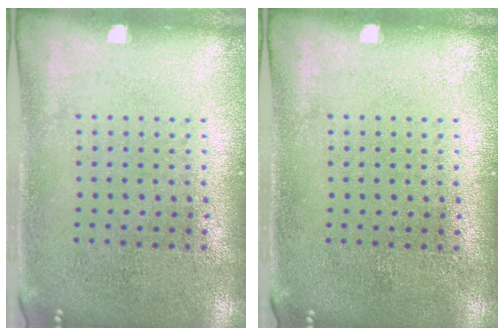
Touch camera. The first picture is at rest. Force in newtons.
{"total": 0.0}